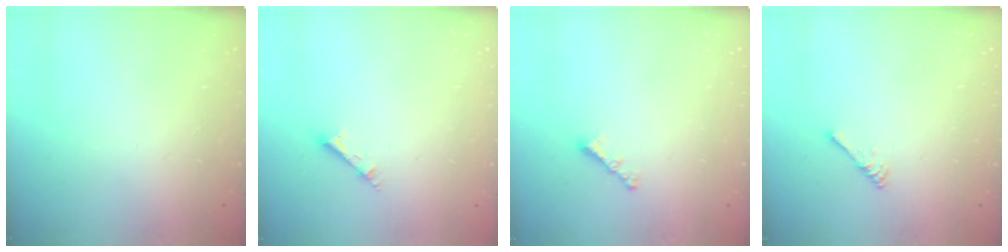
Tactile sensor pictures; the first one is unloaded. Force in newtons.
{"total": 2.5, "press": 2.5, "slide": 0.1}
{"total": 2.2, "press": 2.2, "slide": 0.5}
{"total": 2.7, "press": 2.6, "slide": 0.5}